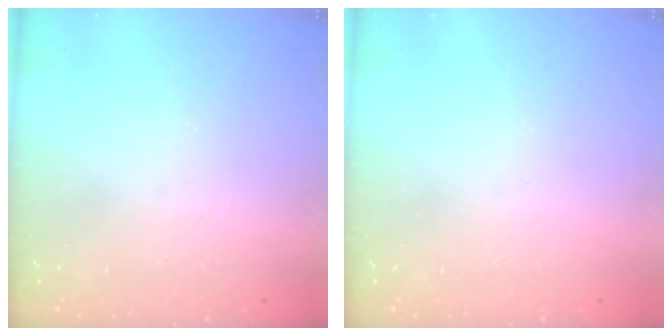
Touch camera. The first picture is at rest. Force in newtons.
{"total": 0.0}